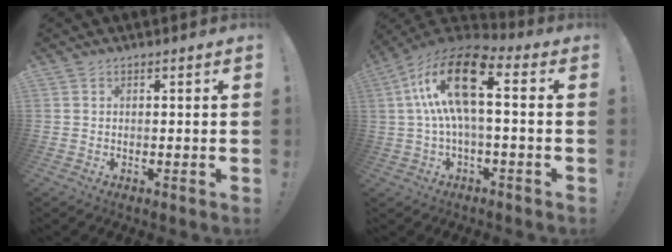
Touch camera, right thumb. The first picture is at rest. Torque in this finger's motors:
{"motor_torque": [-0.12, 1.93, 2.31, -0.39, 0.67]}